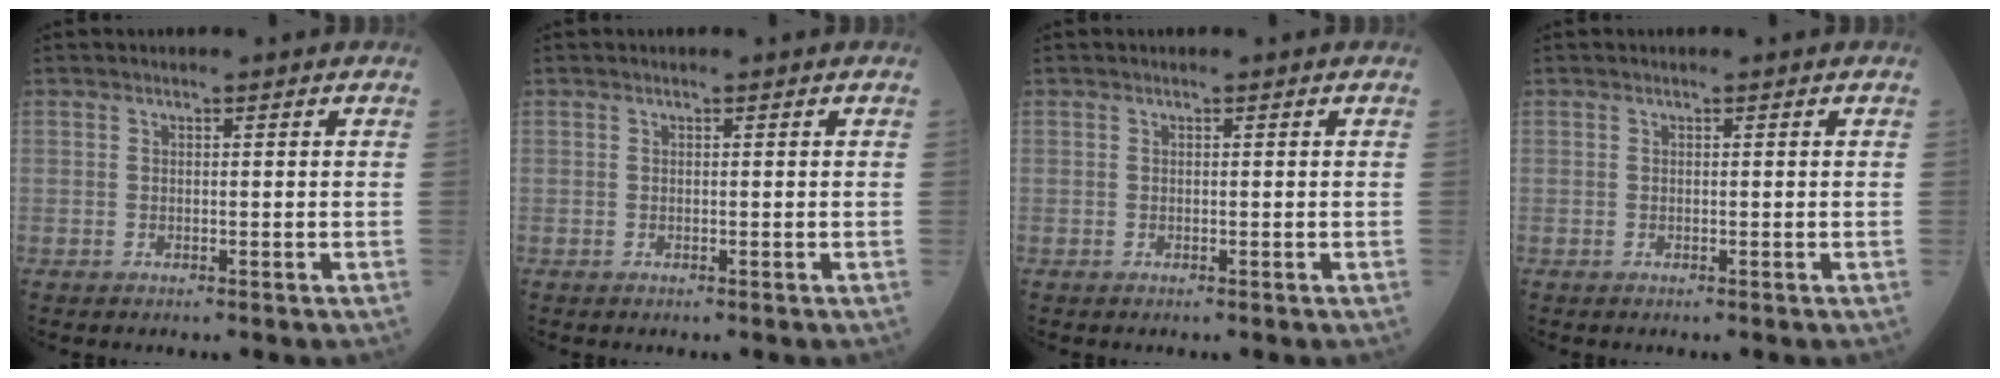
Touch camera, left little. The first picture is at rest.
{"total": 0.0}
{"total": 0.0}
{"total": 0.0}